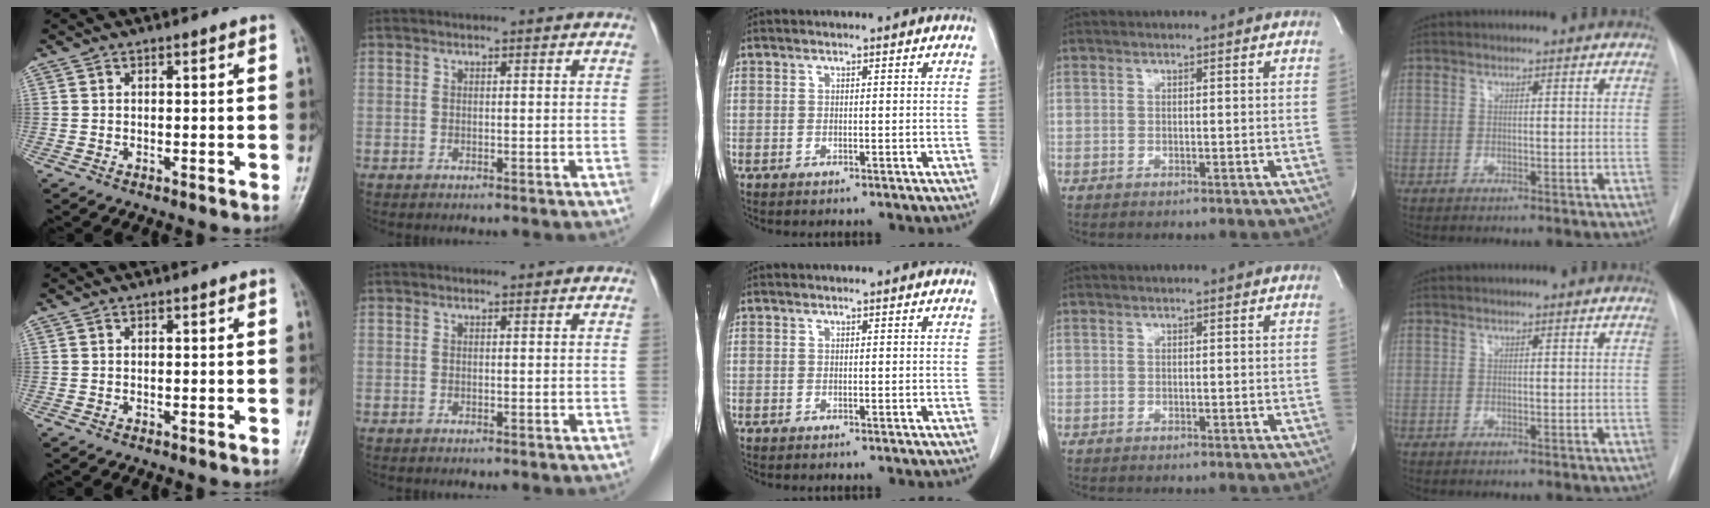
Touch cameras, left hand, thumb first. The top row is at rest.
{}